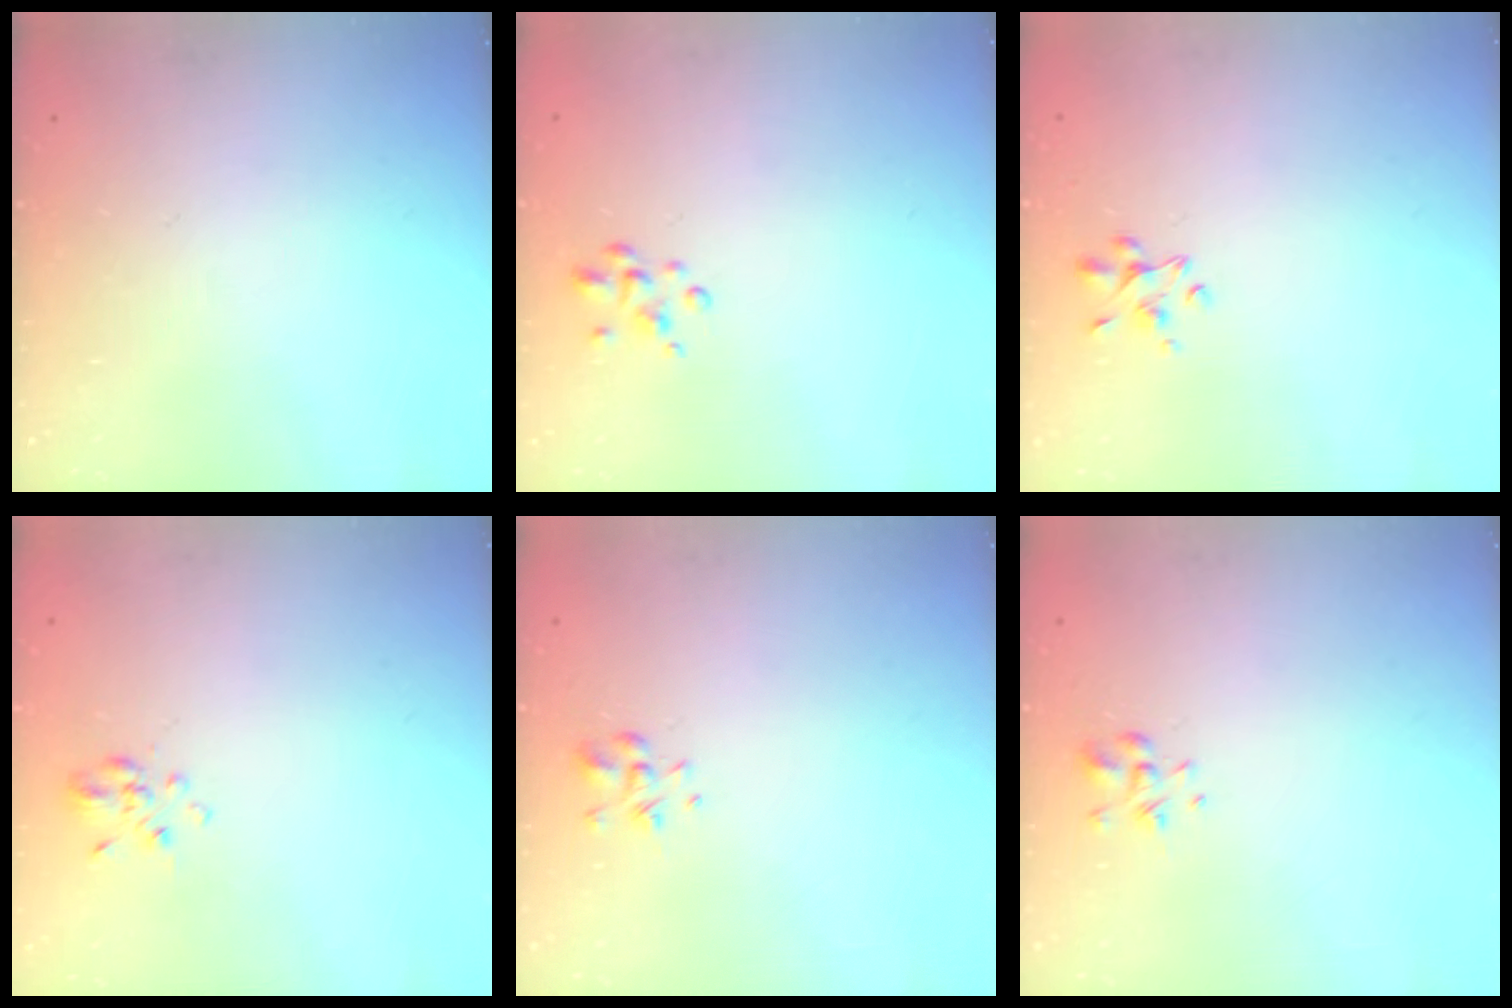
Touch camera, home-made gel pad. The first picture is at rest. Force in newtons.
{"total": 2.6, "press": 2.5, "slide": 0.5}
{"total": 2.9, "press": 2.8, "slide": 0.9}
{"total": 3.2, "press": 2.9, "slide": 1.3}
{"total": 1.3, "press": 1.2, "slide": 0.6}
{"total": 1.3, "press": 1.2, "slide": 0.6}